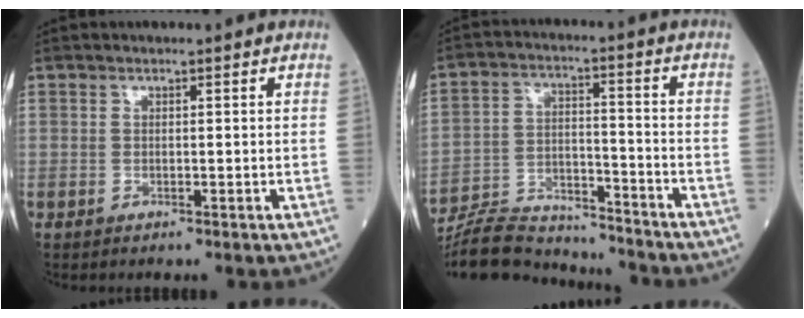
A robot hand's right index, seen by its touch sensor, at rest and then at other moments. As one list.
[{"total": 14.5, "force": [-14.2, 1.9, 2.4], "torque": [-0.044, 0.019, -0.230]}]